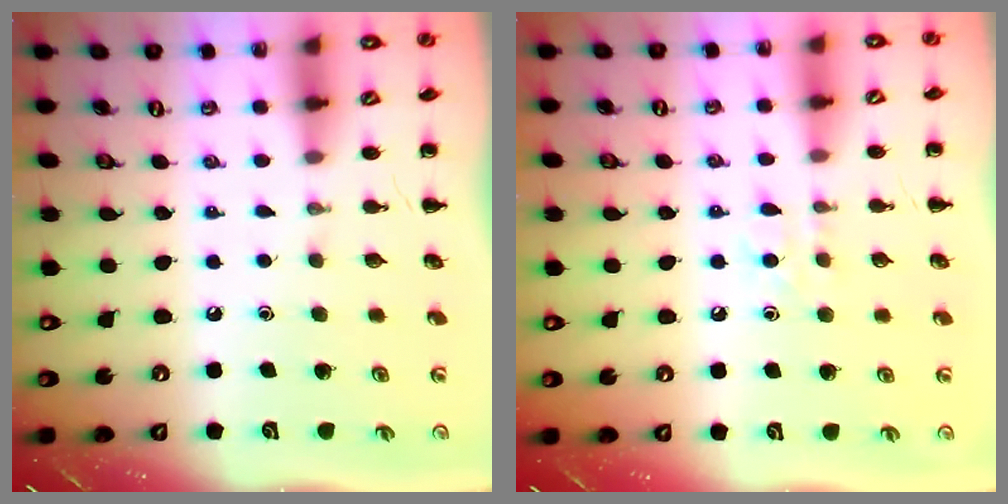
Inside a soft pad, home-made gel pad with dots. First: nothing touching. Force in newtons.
{"total": 4.6, "press": 4.5, "slide": 1.1}